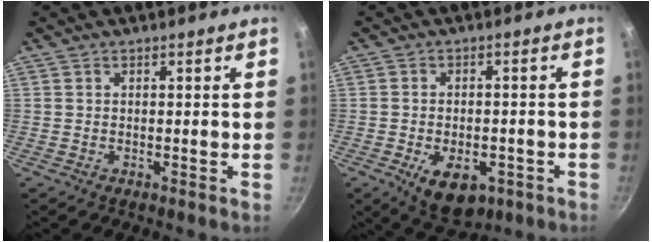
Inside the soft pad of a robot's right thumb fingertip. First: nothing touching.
{"total": 9.5, "force": [-3.8, 5.5, 6.7], "torque": [-0.080, 0.009, -0.041]}